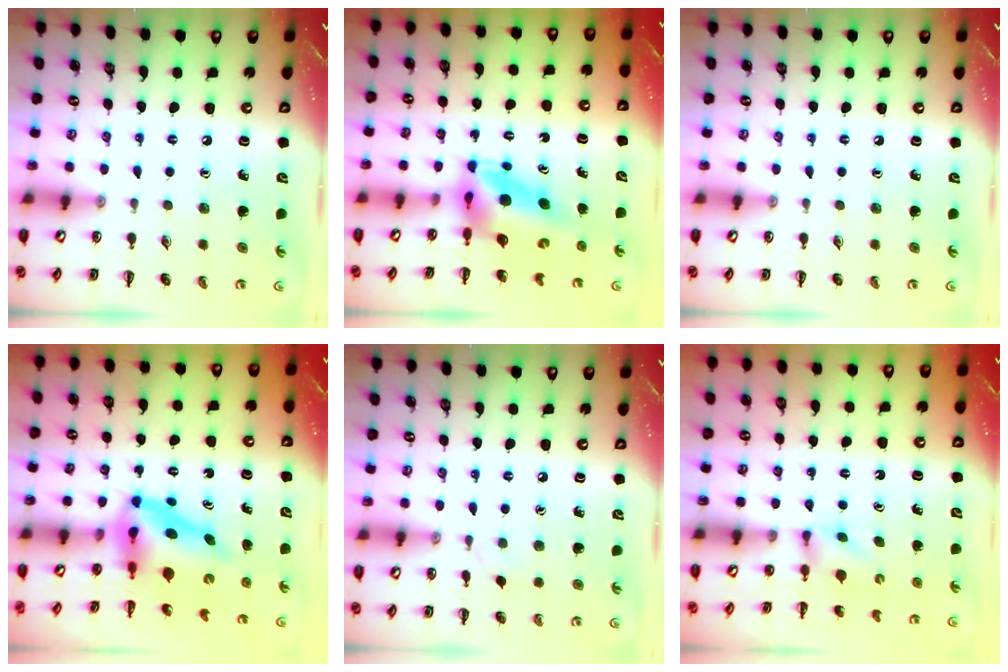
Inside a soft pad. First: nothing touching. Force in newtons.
{"total": 5.4, "press": 5.2, "slide": 1.6}
{"total": 0.0}
{"total": 5.4, "press": 5.2, "slide": 1.6}
{"total": 2.9, "press": 2.7, "slide": 1.1}
{"total": 2.5, "press": 2.3, "slide": 0.9}